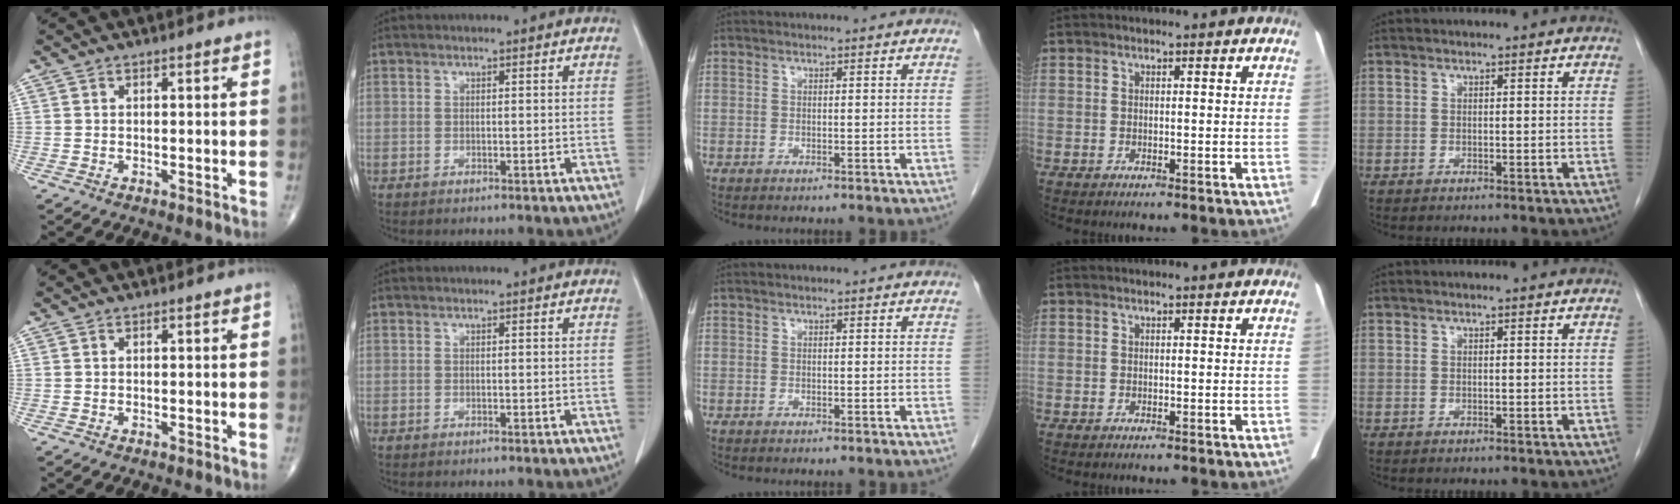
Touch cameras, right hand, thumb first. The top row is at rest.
{}